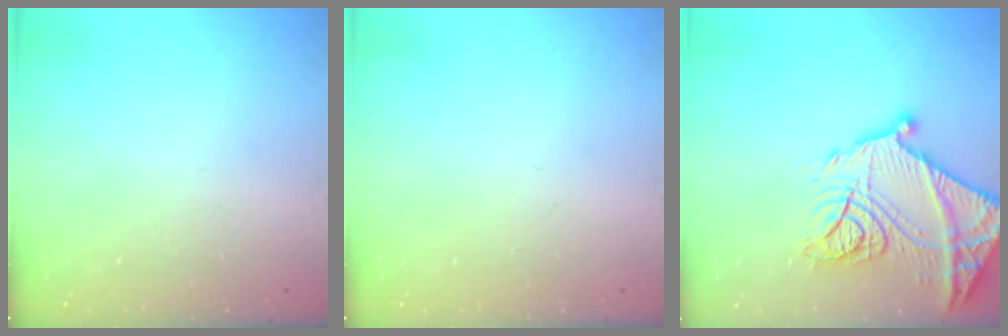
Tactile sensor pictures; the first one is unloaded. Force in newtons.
{"total": 0.0}
{"total": 25.4, "press": 25.3, "slide": 2.5}